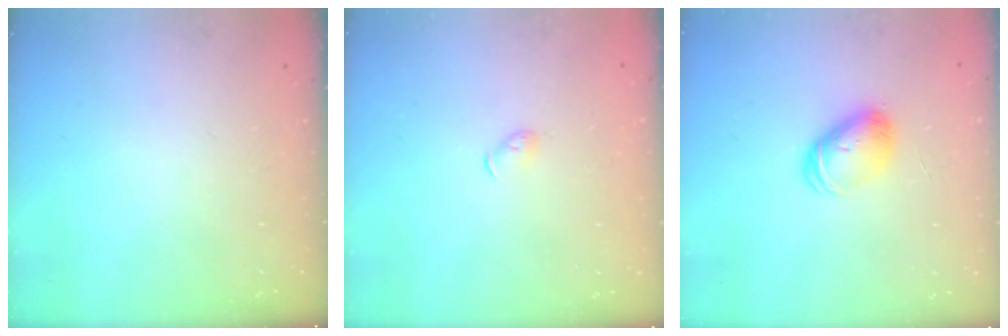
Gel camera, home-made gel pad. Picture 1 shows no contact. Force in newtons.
{"total": 3.7, "press": 3.6, "slide": 0.9}
{"total": 8.0, "press": 7.9, "slide": 0.4}